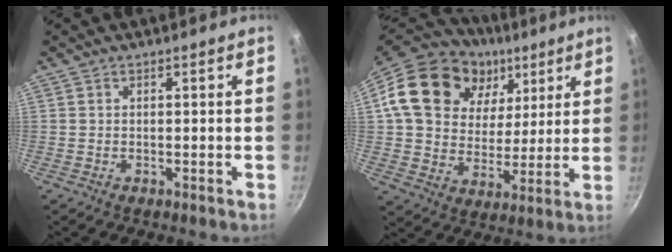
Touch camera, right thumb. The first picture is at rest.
{"total": 24.9, "force": [9.9, 17.9, 14.1], "torque": [-0.232, -0.011, 0.169]}